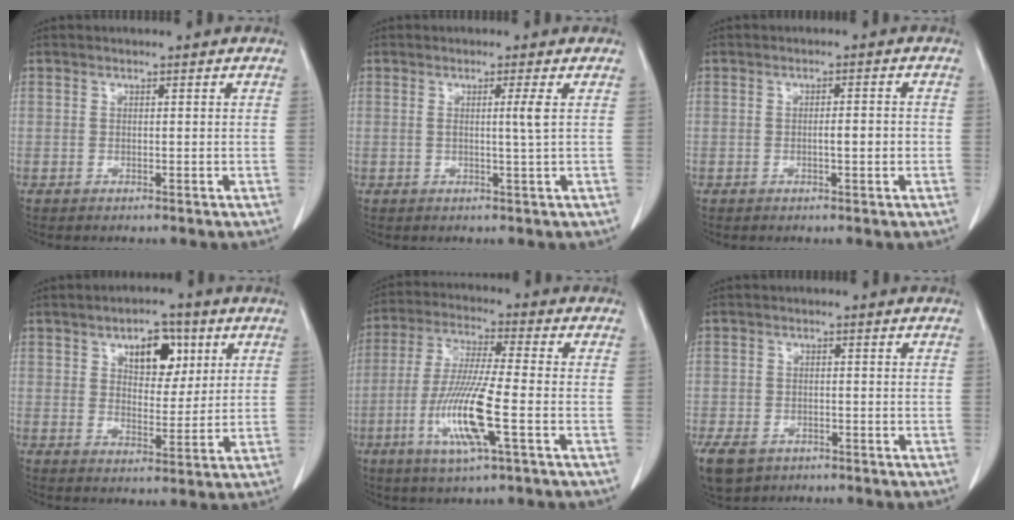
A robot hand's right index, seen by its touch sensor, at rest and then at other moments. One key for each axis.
{"total": 1.9, "fx": 0.4, "fy": -0.7, "fz": 1.7, "tx": -0.030, "ty": -0.005, "tz": 0.008}
{"total": 2.4, "fx": -0.5, "fy": 0.4, "fz": 2.4, "tx": -0.040, "ty": 0.000, "tz": -0.005}
{"total": 7.7, "fx": 3.5, "fy": 4.0, "fz": 5.6, "tx": -0.079, "ty": 0.012, "tz": 0.057}
{"total": 12.3, "fx": -3.8, "fy": 0.4, "fz": 11.6, "tx": -0.239, "ty": -0.015, "tz": -0.076}
{"total": 7.8, "fx": -4.6, "fy": 5.5, "fz": 3.2, "tx": -0.079, "ty": -0.008, "tz": -0.067}